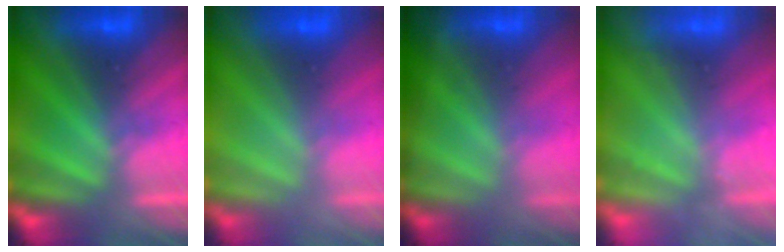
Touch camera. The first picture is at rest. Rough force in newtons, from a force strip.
{"total": 2.2}
{"total": 1.4}
{"total": 2.2}